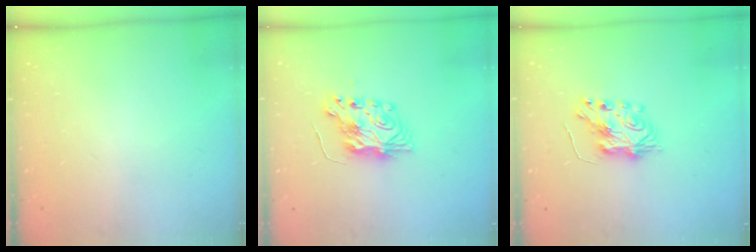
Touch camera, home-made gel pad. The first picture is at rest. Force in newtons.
{"total": 9.1, "press": 9.0, "slide": 0.8}
{"total": 7.3, "press": 7.2, "slide": 0.6}